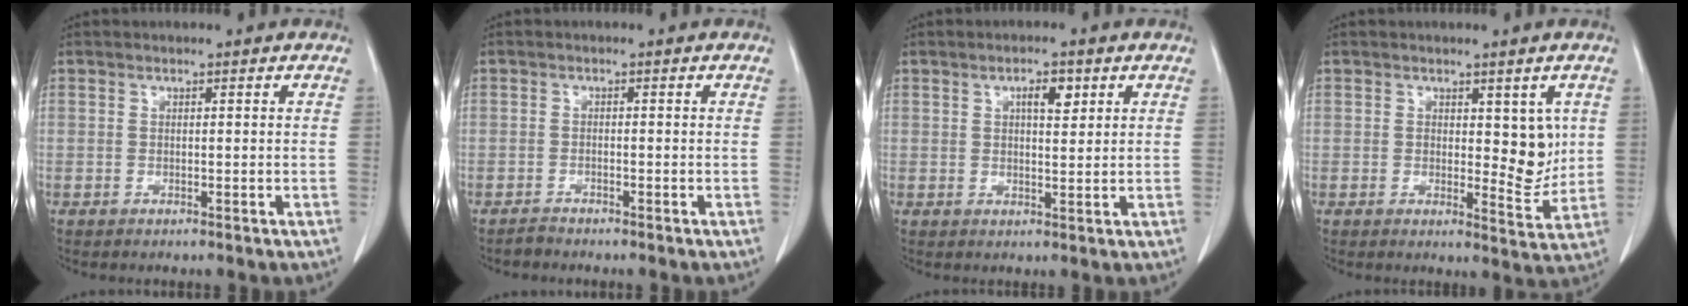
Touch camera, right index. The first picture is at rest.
{"total": 1.2, "force": [-1.2, 0.1, 0.1], "torque": [-0.003, -0.002, -0.022]}
{"total": 3.3, "force": [1.5, 1.2, 2.7], "torque": [-0.045, 0.000, 0.023]}
{"total": 5.5, "force": [1.2, 2.8, 4.5], "torque": [-0.049, -0.010, 0.020]}